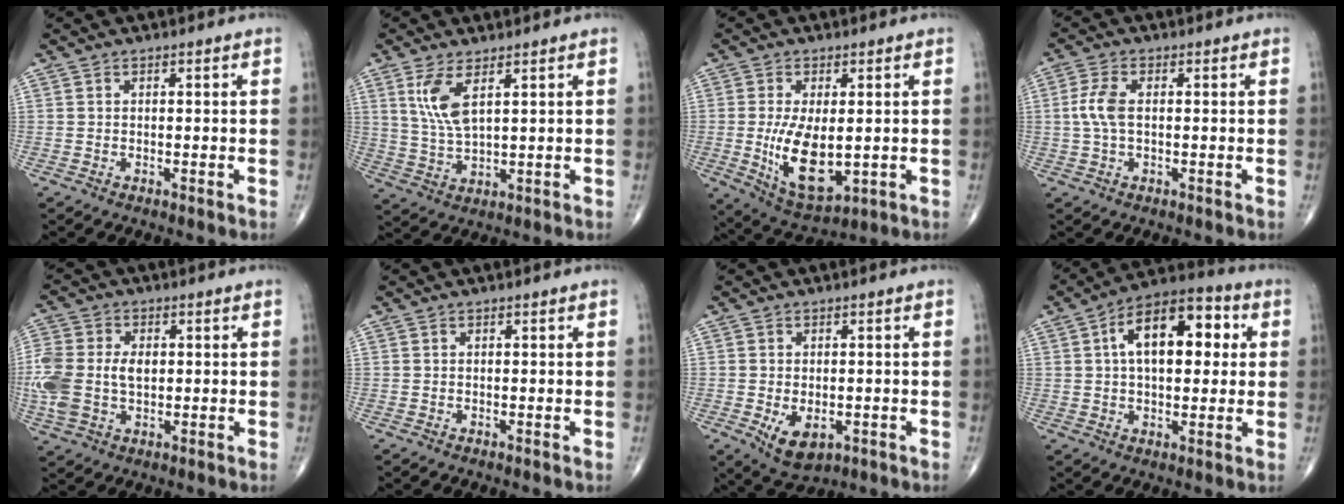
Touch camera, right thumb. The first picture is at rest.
{"total": 6.7, "force": [3.0, 2.2, 5.6], "torque": [-0.119, -0.019, 0.071]}
{"total": 11.5, "force": [-1.0, 5.4, 10.1], "torque": [-0.175, -0.023, 0.001]}
{"total": 4.6, "force": [0.2, 2.2, 4.0], "torque": [-0.106, 0.007, 0.000]}
{"total": 13.8, "force": [-0.1, 9.4, 10.2], "torque": [-0.255, 0.010, 0.005]}
{"total": 0.0}
{"total": 6.5, "force": [-1.9, 3.8, 4.9], "torque": [-0.072, -0.005, -0.017]}
{"total": 15.4, "force": [3.4, 8.2, 12.6], "torque": [-0.171, 0.024, 0.046]}